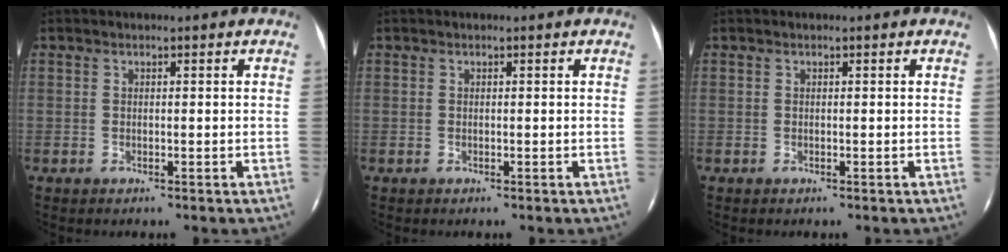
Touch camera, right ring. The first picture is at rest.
{"total": 0.0}
{"total": 0.0}